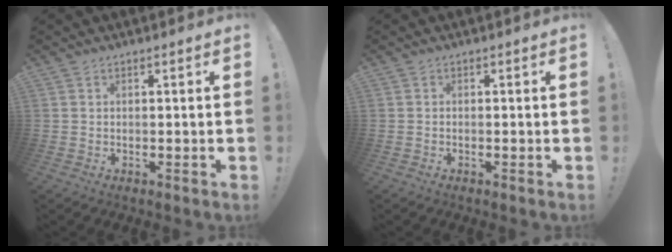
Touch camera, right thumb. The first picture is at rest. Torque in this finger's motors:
{"motor_torque": [-0.30, 0.03, -0.07, 0.02, -0.14]}